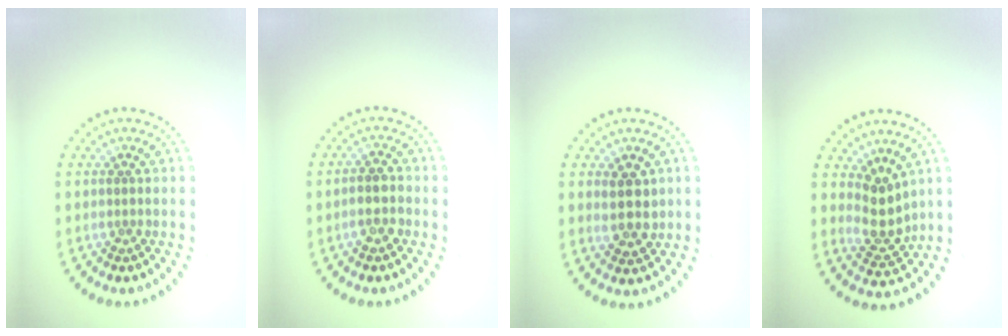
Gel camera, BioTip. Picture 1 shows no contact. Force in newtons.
{"total": 2.2, "press": 2.1, "slide": 0.7}
{"total": 3.0, "press": 2.8, "slide": 0.9}
{"total": 3.2, "press": 2.8, "slide": 1.5}